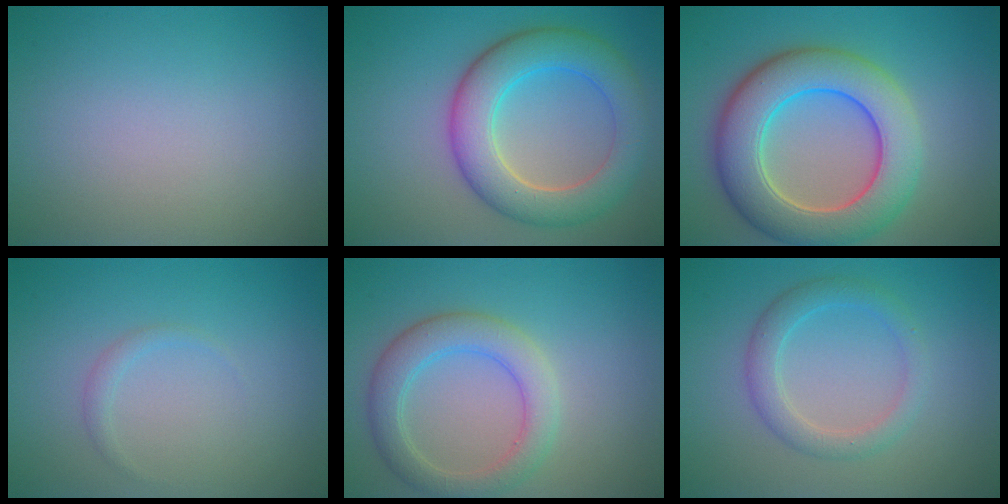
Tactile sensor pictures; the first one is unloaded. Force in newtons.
{"total": 7.1, "press": 7.1, "slide": 0.3}
{"total": 9.1, "press": 9.1, "slide": 0.2}
{"total": 0.8, "press": 0.8, "slide": 0.1}
{"total": 4.3, "press": 4.3, "slide": 0.3}
{"total": 2.8, "press": 2.8, "slide": 0.1}